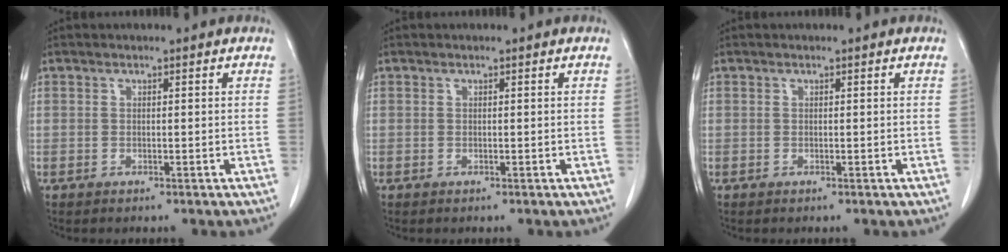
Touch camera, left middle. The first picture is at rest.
{"total": 0.0}
{"total": 0.0}